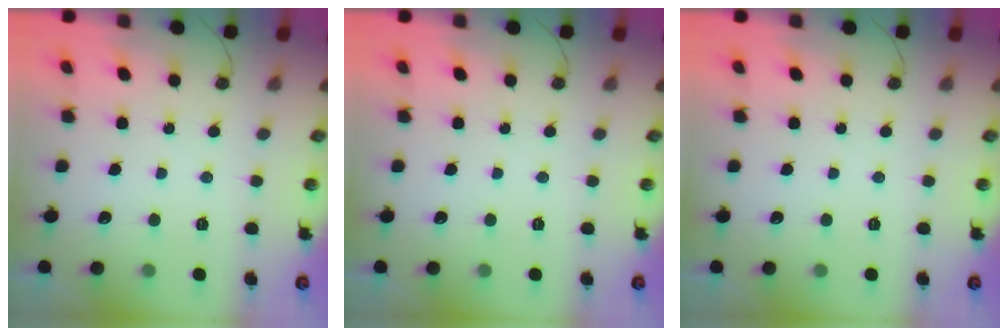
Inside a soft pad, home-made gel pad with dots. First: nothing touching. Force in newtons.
{"total": 0.0}
{"total": 0.0}